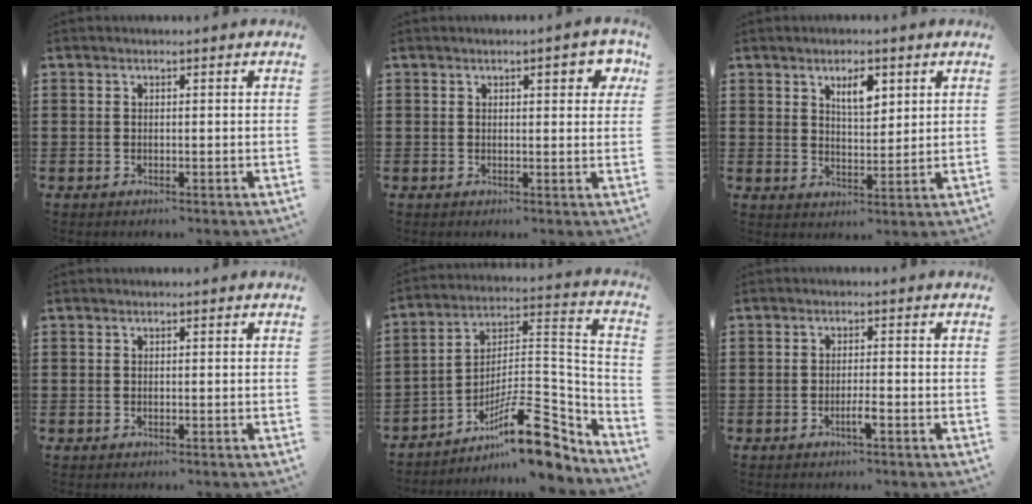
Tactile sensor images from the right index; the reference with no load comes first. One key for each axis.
{"total": 3.4, "fx": 1.4, "fy": 1.1, "fz": 2.9, "tx": -0.029, "ty": -0.003, "tz": 0.014}
{"total": 4.3, "fx": 2.4, "fy": 1.7, "fz": 3.1, "tx": -0.052, "ty": 0.002, "tz": 0.037}
{"total": 0.0}
{"total": 15.4, "fx": -10.2, "fy": 4.4, "fz": 10.6, "tx": -0.163, "ty": 0.031, "tz": -0.181}
{"total": 2.2, "fx": -1.1, "fy": 0.1, "fz": 1.9, "tx": -0.032, "ty": 0.001, "tz": -0.020}